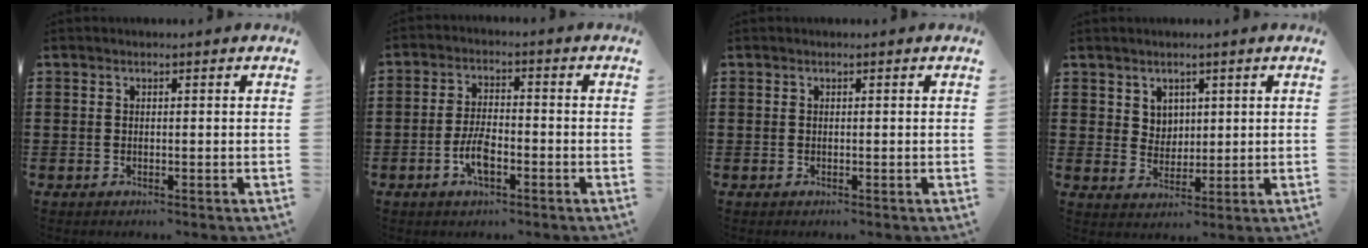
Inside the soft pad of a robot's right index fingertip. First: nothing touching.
{"total": 5.1, "force": [-2.1, 2.2, 4.1], "torque": [-0.097, -0.002, -0.044]}
{"total": 0.0}
{"total": 3.7, "force": [2.2, 3.0, 0.5], "torque": [-0.016, 0.006, 0.040]}